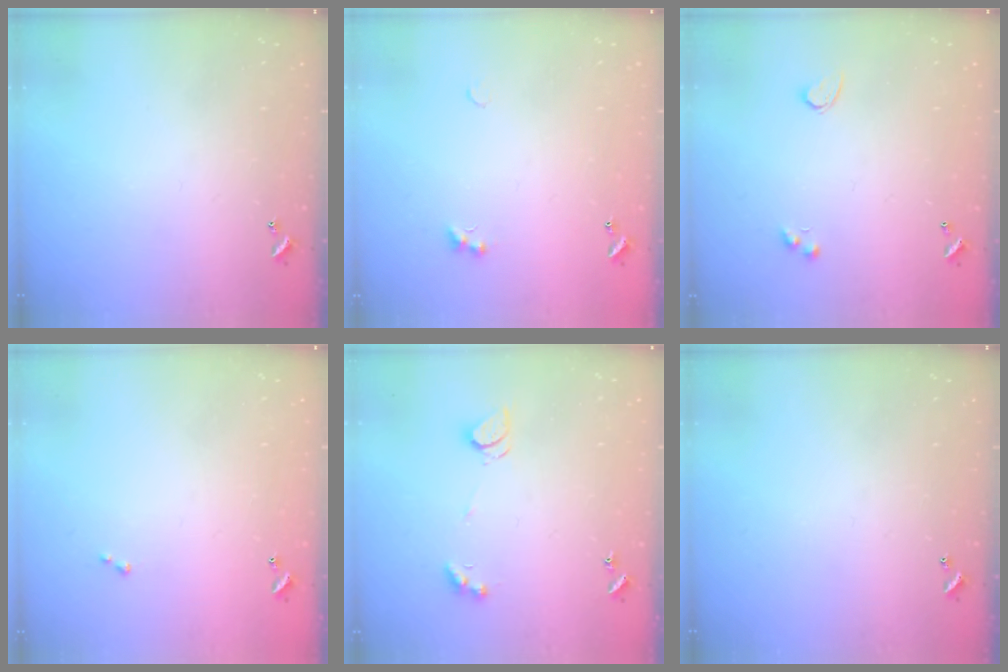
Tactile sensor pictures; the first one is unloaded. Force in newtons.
{"total": 1.8, "press": 1.7, "slide": 0.4}
{"total": 1.9, "press": 1.5, "slide": 1.1}
{"total": 0.0}
{"total": 2.2, "press": 2.2, "slide": 0.4}
{"total": 0.0}